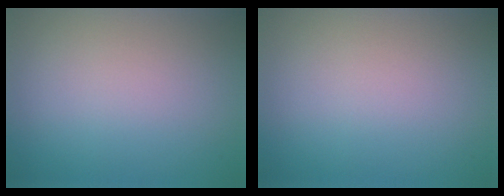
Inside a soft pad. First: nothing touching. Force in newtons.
{"total": 0.0}